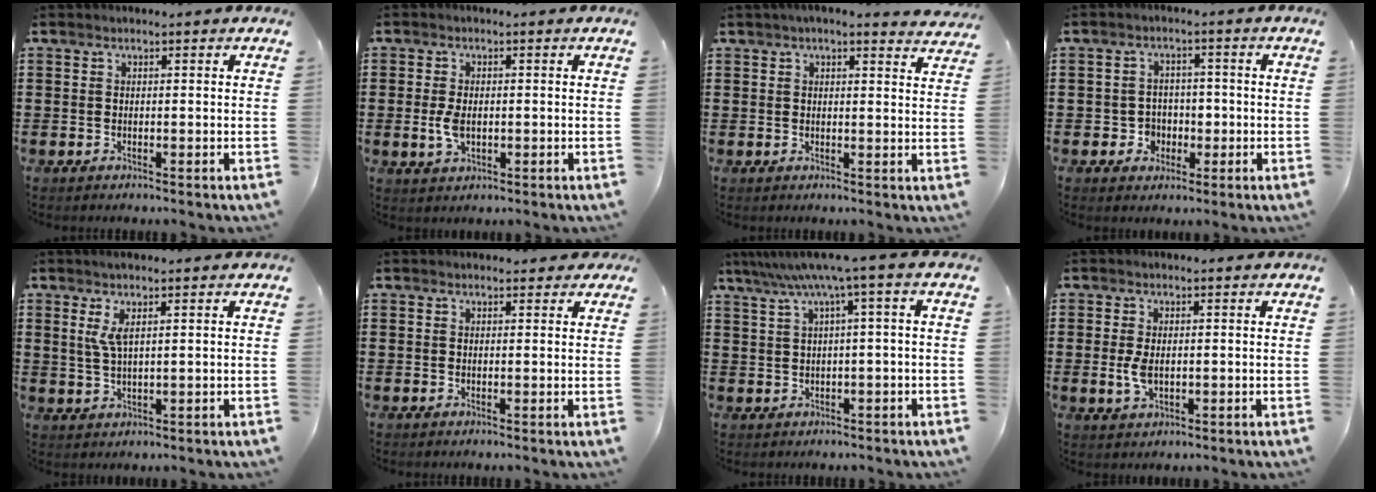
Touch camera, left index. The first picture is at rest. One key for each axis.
{"total": 3.6, "fx": -0.3, "fy": 2.0, "fz": 3.0, "tx": -0.078, "ty": -0.004, "tz": -0.011}
{"total": 2.9, "fx": 2.6, "fy": 0.0, "fz": 1.3, "tx": -0.034, "ty": -0.001, "tz": 0.048}
{"total": 3.9, "fx": -0.8, "fy": 3.7, "fz": 1.0, "tx": -0.032, "ty": 0.009, "tz": -0.019}
{"total": 3.8, "fx": 1.3, "fy": 0.7, "fz": 3.5, "tx": -0.071, "ty": 0.002, "tz": 0.022}
{"total": 1.1, "fx": 0.8, "fy": 0.6, "fz": 0.5, "tx": -0.003, "ty": 0.003, "tz": 0.012}
{"total": 5.7, "fx": 2.1, "fy": -0.6, "fz": 5.3, "tx": -0.104, "ty": -0.012, "tz": 0.032}
{"total": 3.5, "fx": -0.1, "fy": 1.9, "fz": 2.9, "tx": -0.070, "ty": -0.001, "tz": -0.005}